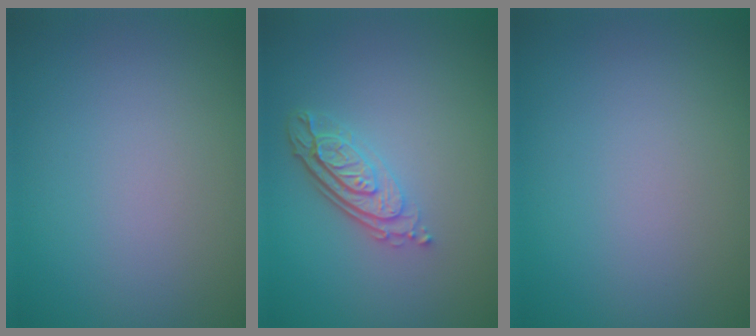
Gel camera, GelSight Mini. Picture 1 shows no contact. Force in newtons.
{"total": 3.7, "press": 2.7, "slide": 2.5}
{"total": 0.0}